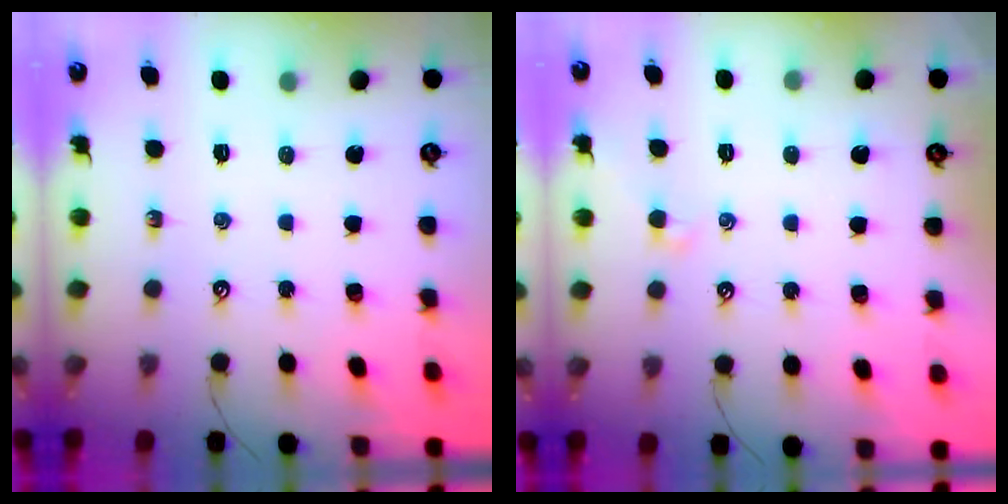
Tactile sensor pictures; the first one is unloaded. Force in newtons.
{"total": 0.0}